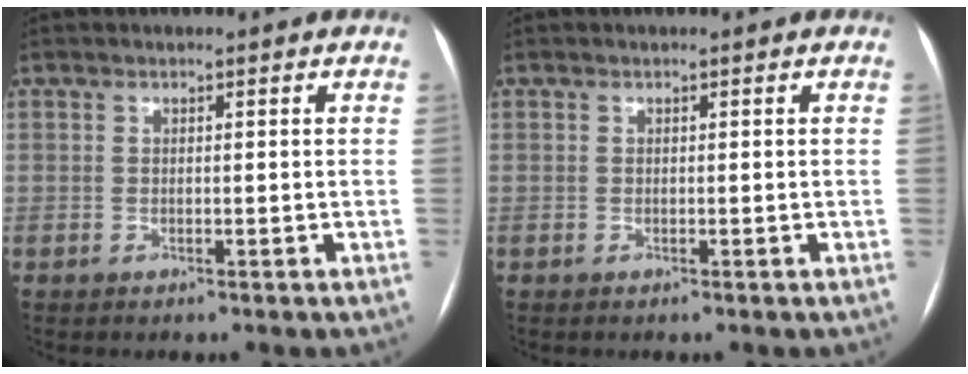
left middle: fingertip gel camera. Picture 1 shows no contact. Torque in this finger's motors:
{"motor_torque": [0.02, 0.02, 0.00, 0.00]}